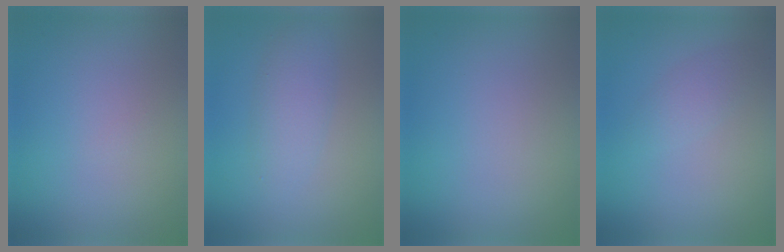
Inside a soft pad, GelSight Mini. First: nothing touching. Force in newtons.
{"total": 2.6, "press": 2.6, "slide": 0.2}
{"total": 0.0}
{"total": 1.6, "press": 1.6, "slide": 0.1}